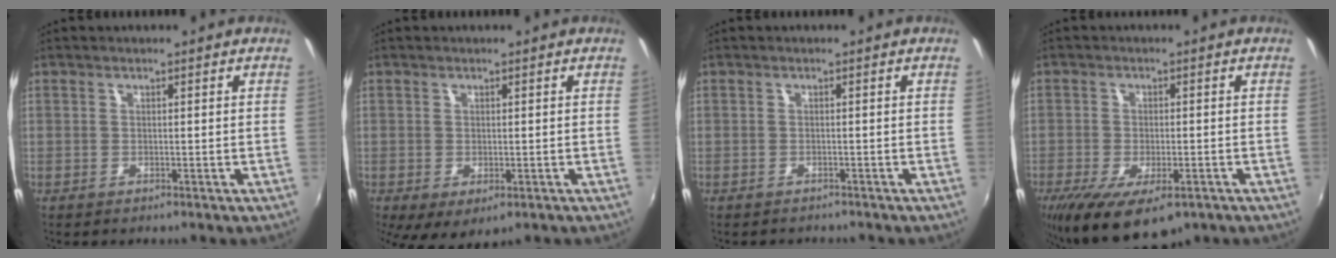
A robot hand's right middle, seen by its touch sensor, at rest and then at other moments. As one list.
[{"total": 5.5, "force": [-1.7, 3.0, 4.3], "torque": [-0.077, -0.024, -0.017]}, {"total": 1.8, "force": [-1.7, 0.4, 0.4], "torque": [-0.011, -0.008, -0.022]}, {"total": 12.4, "force": [-7.4, 5.1, 8.6], "torque": [-0.179, -0.044, -0.113]}]